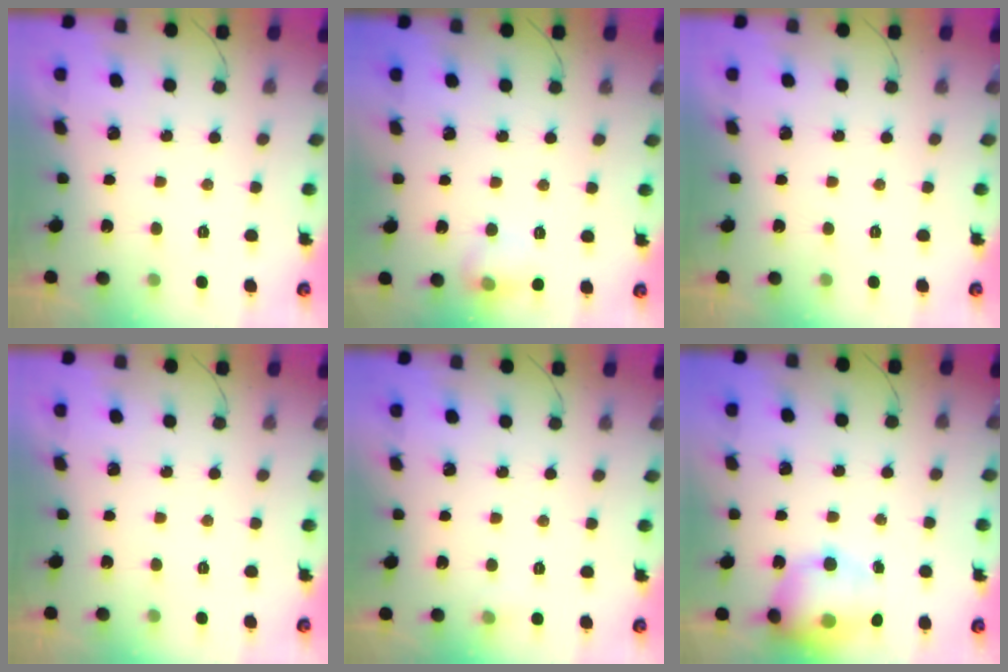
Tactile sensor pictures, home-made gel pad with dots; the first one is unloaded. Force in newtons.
{"total": 7.6, "press": 7.6, "slide": 1.0}
{"total": 0.0}
{"total": 0.0}
{"total": 7.9, "press": 3.6, "slide": 7.0}
{"total": 16.7, "press": 16.4, "slide": 3.1}